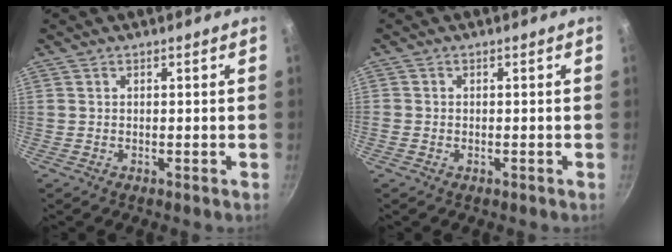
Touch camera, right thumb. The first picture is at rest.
{"total": 0.9, "force": [-0.4, 0.7, 0.3], "torque": [-0.008, 0.000, -0.009]}